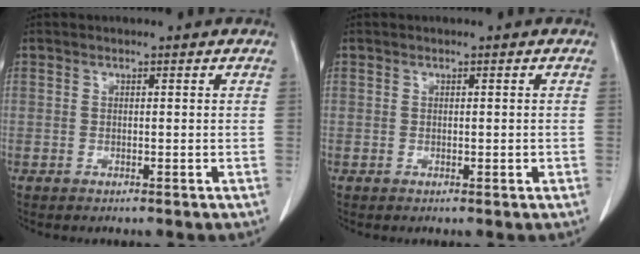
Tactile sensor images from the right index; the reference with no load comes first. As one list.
[{"total": 0.9, "force": [-0.3, 0.5, 0.7], "torque": [-0.009, 0.001, -0.003]}]